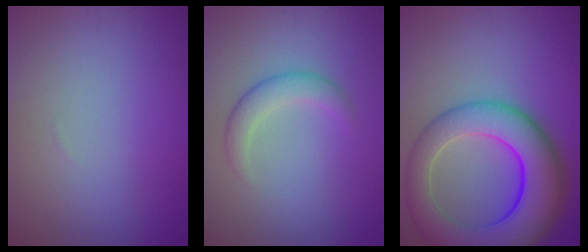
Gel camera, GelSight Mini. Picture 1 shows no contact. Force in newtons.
{"total": 2.4, "press": 2.4, "slide": 0.2}
{"total": 10.9, "press": 10.9, "slide": 0.4}